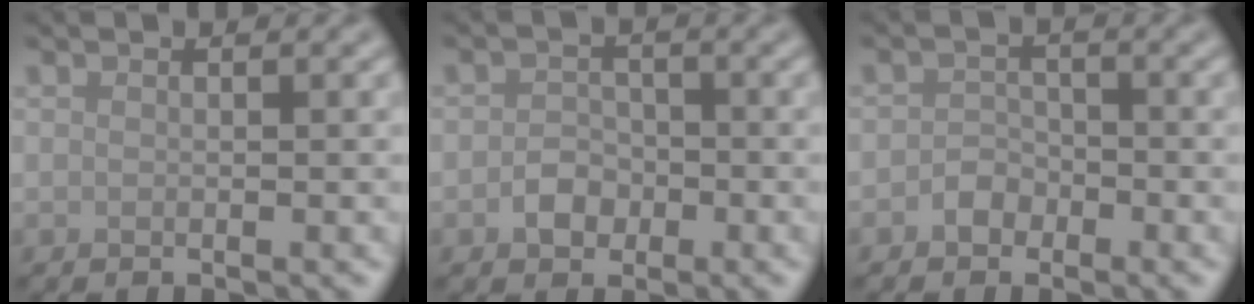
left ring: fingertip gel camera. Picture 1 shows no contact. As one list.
[{"total": 2.0, "force": [-0.8, 1.6, 0.9], "torque": [-0.010, 0.002, -0.020]}, {"total": 1.6, "force": [-0.9, 1.3, 0.4], "torque": [0.000, 0.007, -0.018]}]